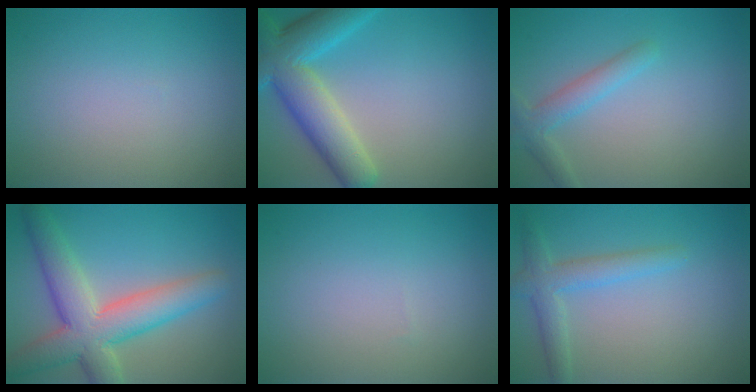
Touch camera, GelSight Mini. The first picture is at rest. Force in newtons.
{"total": 8.0, "press": 8.0, "slide": 0.5}
{"total": 2.5, "press": 2.5, "slide": 0.2}
{"total": 7.9, "press": 7.9, "slide": 0.6}
{"total": 0.0}
{"total": 2.9, "press": 2.9, "slide": 0.2}